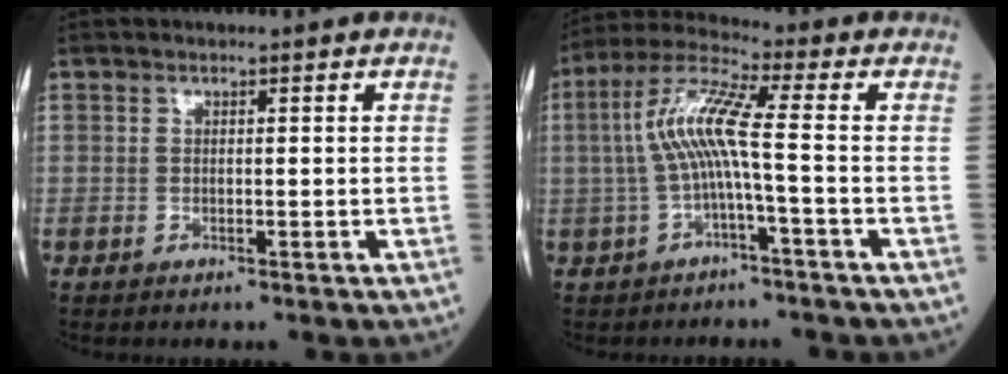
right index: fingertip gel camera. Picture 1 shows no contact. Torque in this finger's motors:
{"motor_torque": [1.14, -0.26, 0.66, 0.21]}